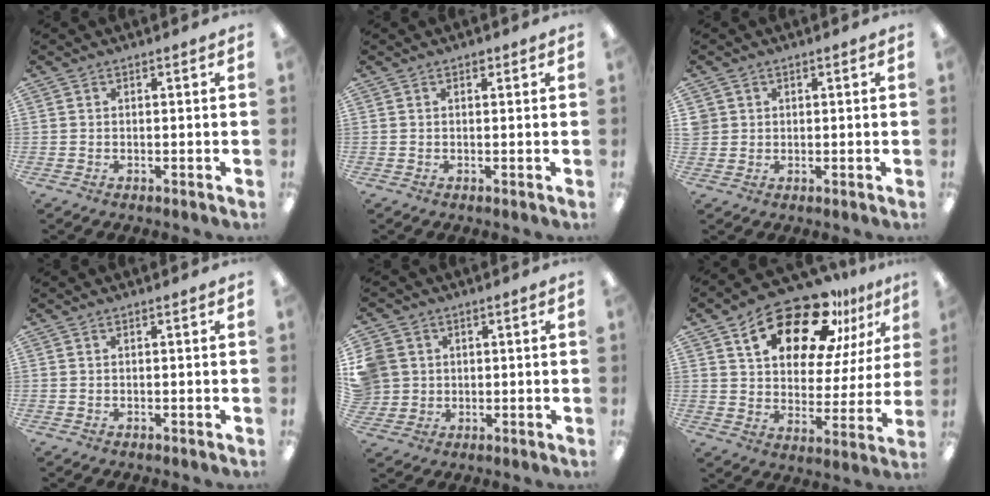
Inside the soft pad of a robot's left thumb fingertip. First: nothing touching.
{"total": 1.0, "force": [0.6, 0.7, 0.4], "torque": [-0.001, 0.000, 0.008]}
{"total": 2.8, "force": [0.8, 2.6, 0.0], "torque": [-0.008, 0.005, 0.015]}
{"total": 0.0}
{"total": 6.6, "force": [1.4, 6.3, 1.0], "torque": [-0.037, 0.012, 0.033]}
{"total": 20.1, "force": [13.2, 9.5, 11.8], "torque": [-0.192, -0.070, 0.225]}